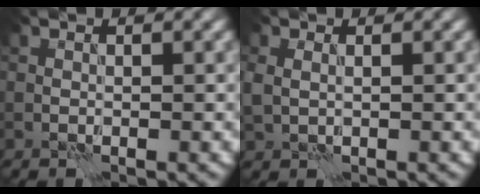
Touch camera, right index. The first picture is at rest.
{"total": 1.6, "force": [0.2, 1.2, 1.1], "torque": [-0.027, -0.002, 0.010]}